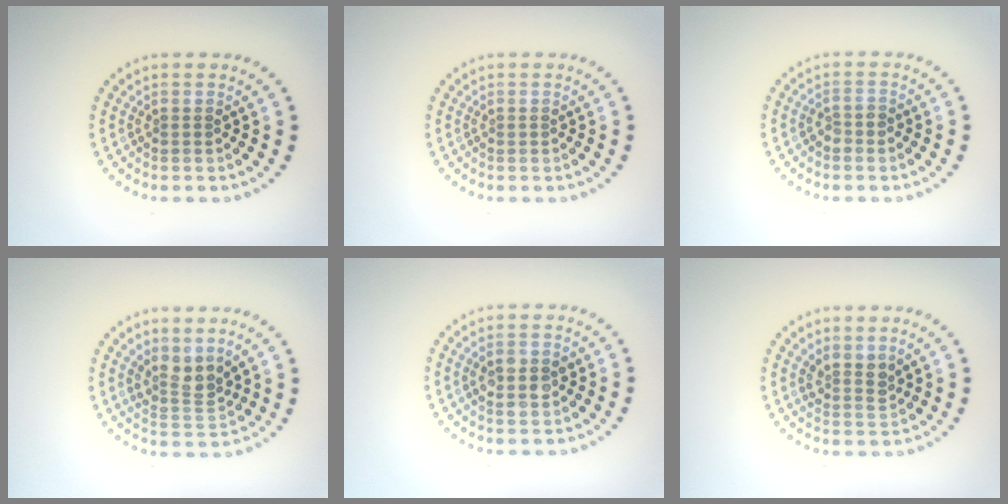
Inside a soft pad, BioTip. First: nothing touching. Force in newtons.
{"total": 0.0}
{"total": 1.4, "press": 1.3, "slide": 0.6}
{"total": 2.6, "press": 2.0, "slide": 1.7}
{"total": 2.8, "press": 2.8, "slide": 0.3}
{"total": 2.1, "press": 1.7, "slide": 1.2}